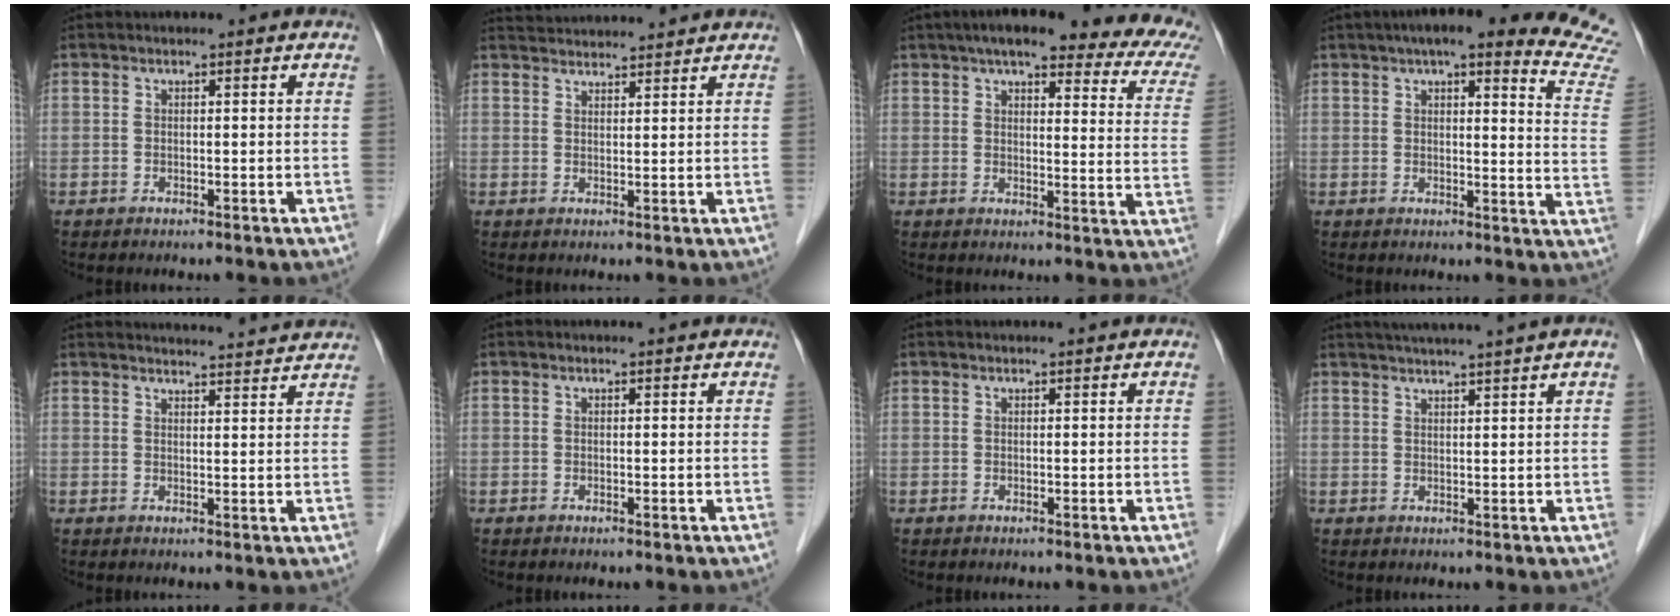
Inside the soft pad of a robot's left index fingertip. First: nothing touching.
{"total": 8.7, "force": [8.5, 0.3, 1.8], "torque": [-0.033, 0.034, 0.122]}
{"total": 21.0, "force": [16.7, 3.8, 12.3], "torque": [-0.149, 0.008, 0.180]}
{"total": 20.7, "force": [18.7, 1.3, 8.8], "torque": [-0.092, -0.053, 0.198]}
{"total": 13.2, "force": [12.9, 0.5, 2.7], "torque": [-0.024, 0.007, 0.147]}
{"total": 2.7, "force": [2.6, 0.5, 0.6], "torque": [-0.013, 0.017, 0.024]}
{"total": 2.2, "force": [2.1, 0.2, 0.5], "torque": [-0.009, 0.020, 0.028]}
{"total": 8.3, "force": [7.2, -1.4, 3.9], "torque": [-0.056, 0.018, 0.096]}